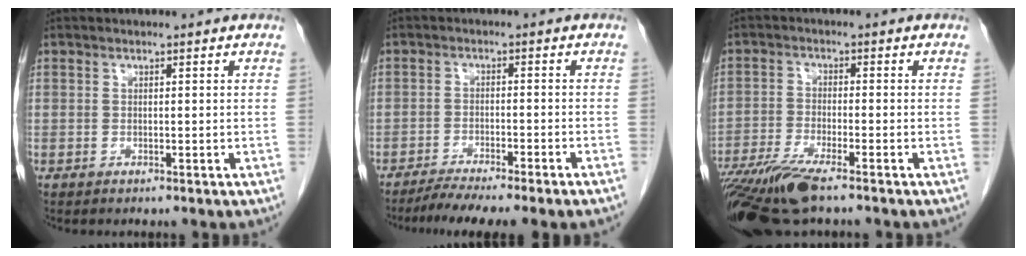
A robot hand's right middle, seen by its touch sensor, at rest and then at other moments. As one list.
[{"total": 8.3, "force": [-7.1, -1.0, 4.3], "torque": [-0.046, -0.018, -0.109]}, {"total": 11.0, "force": [-8.2, 1.3, 7.2], "torque": [-0.132, -0.023, -0.144]}]